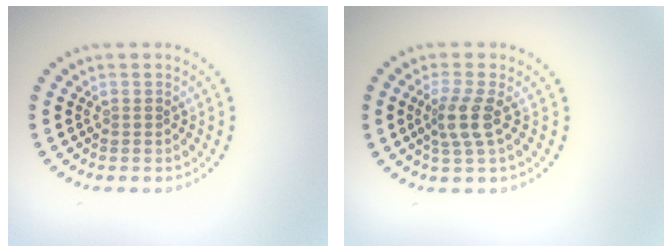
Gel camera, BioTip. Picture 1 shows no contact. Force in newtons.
{"total": 2.6, "press": 2.0, "slide": 1.6}